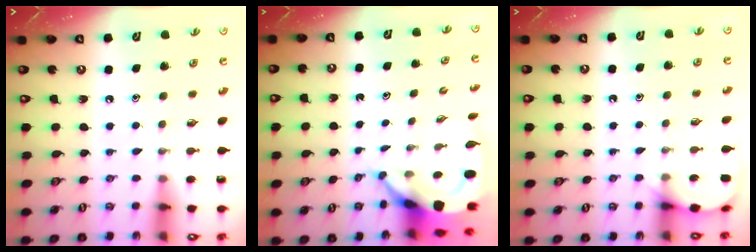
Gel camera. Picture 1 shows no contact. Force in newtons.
{"total": 5.9, "press": 5.8, "slide": 0.7}
{"total": 5.5, "press": 5.5, "slide": 0.4}